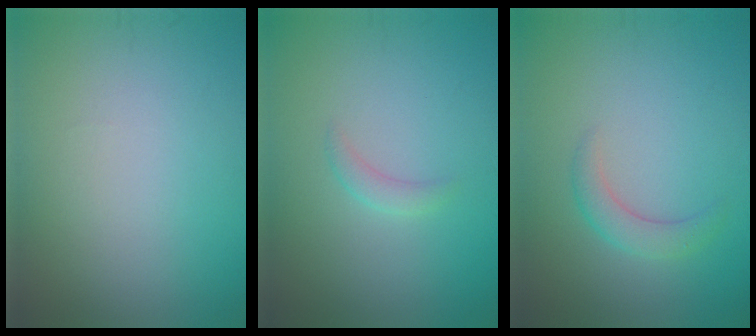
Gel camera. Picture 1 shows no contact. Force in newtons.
{"total": 1.2, "press": 1.1, "slide": 0.0}
{"total": 2.2, "press": 2.2, "slide": 0.1}